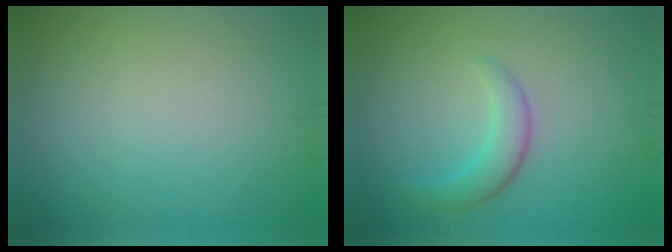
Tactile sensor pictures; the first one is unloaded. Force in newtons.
{"total": 2.5, "press": 2.5, "slide": 0.2}